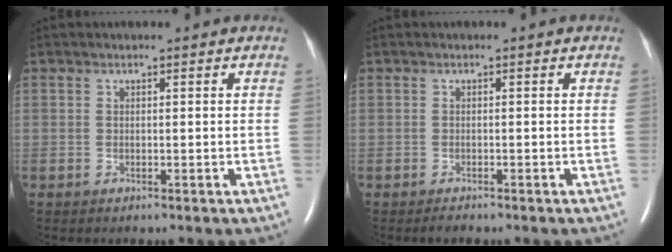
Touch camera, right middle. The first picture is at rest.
{"total": 0.9, "force": [-0.8, 0.1, 0.3], "torque": [-0.011, -0.003, -0.009]}